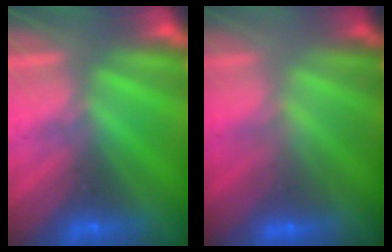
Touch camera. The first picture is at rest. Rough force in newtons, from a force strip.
{"total": 2.2}